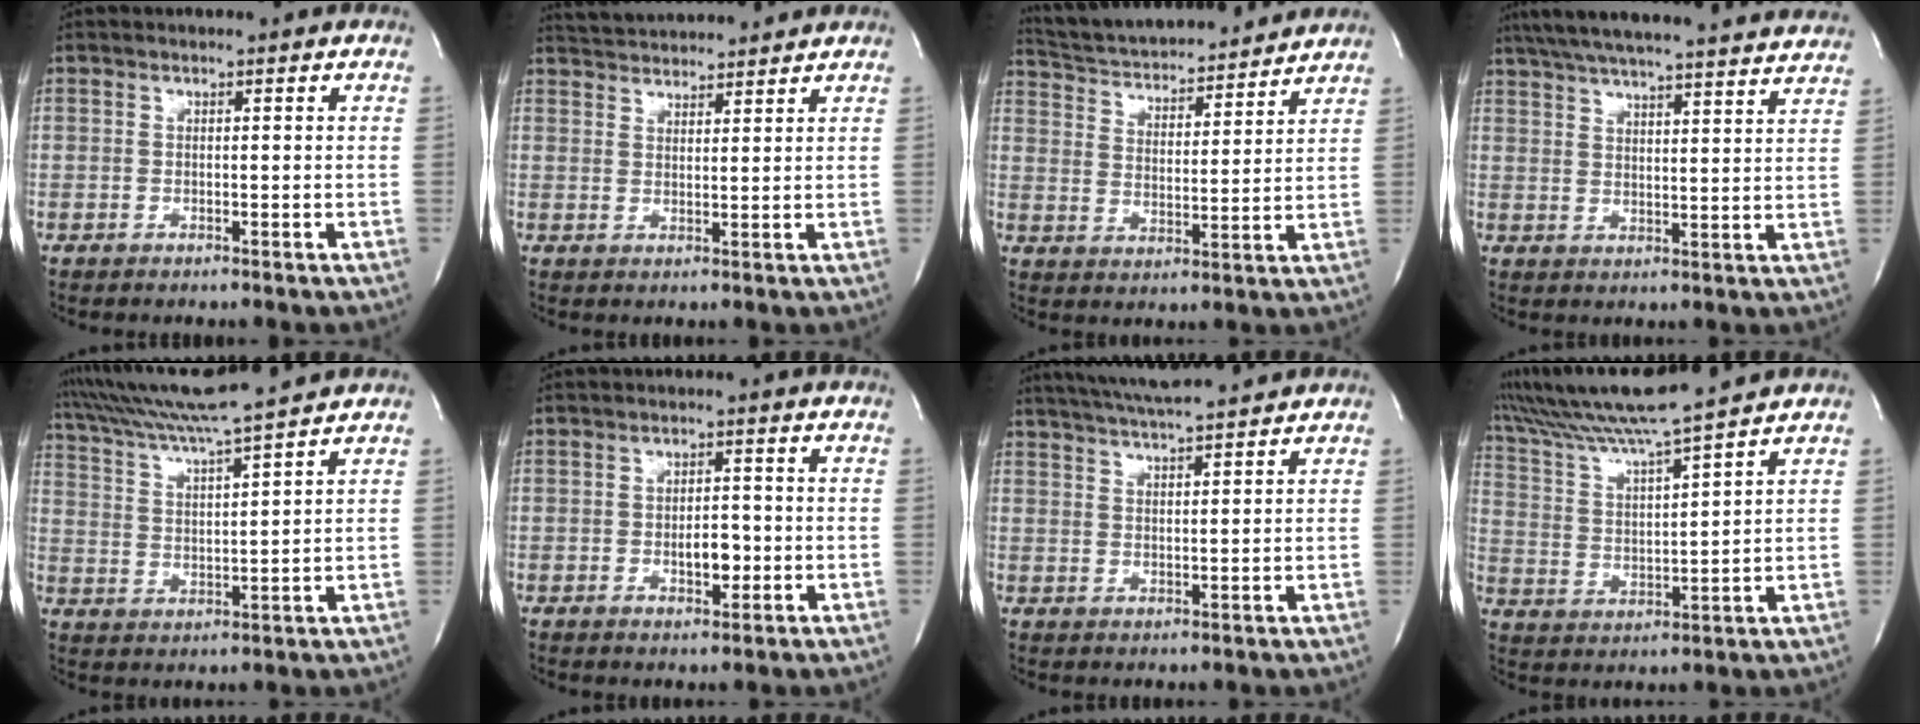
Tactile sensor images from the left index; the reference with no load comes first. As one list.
[{"total": 8.3, "force": [8.1, 0.7, 1.8], "torque": [-0.039, 0.028, 0.126]}, {"total": 18.0, "force": [16.9, 2.7, 5.7], "torque": [-0.097, 0.020, 0.256]}, {"total": 28.4, "force": [25.7, 2.3, 12.0], "torque": [-0.208, -0.006, 0.332]}, {"total": 12.7, "force": [11.4, -1.5, 5.3], "torque": [-0.111, 0.014, 0.195]}, {"total": 3.5, "force": [-1.0, 1.6, 2.9], "torque": [-0.045, -0.001, -0.011]}, {"total": 10.8, "force": [9.7, 0.5, 4.8], "torque": [-0.091, 0.020, 0.145]}, {"total": 14.9, "force": [13.0, -1.2, 7.1], "torque": [-0.146, 0.010, 0.225]}]